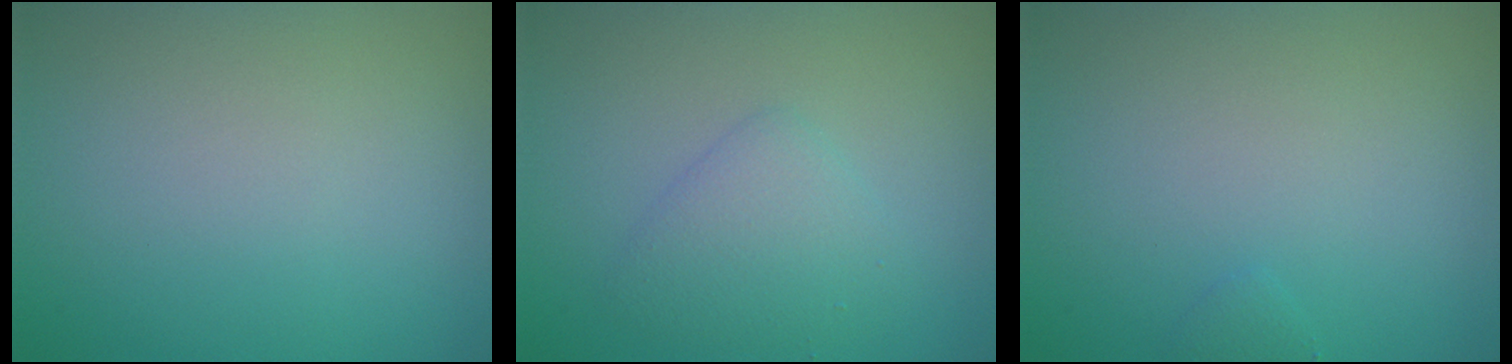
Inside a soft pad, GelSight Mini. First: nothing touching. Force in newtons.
{"total": 2.6, "press": 2.6, "slide": 0.1}
{"total": 0.5, "press": 0.5, "slide": 0.0}